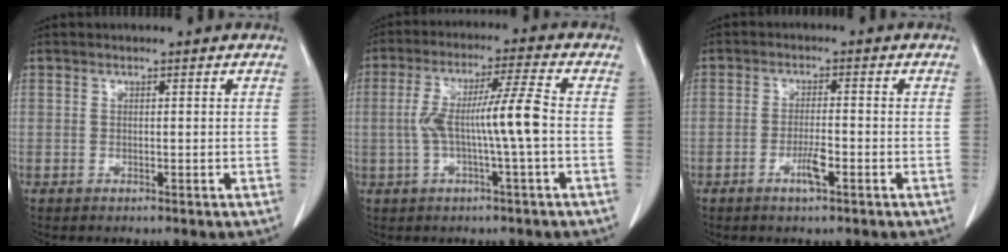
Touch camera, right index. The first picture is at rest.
{"total": 9.0, "force": [-1.0, -0.3, 8.9], "torque": [-0.174, 0.020, -0.019]}
{"total": 3.5, "force": [-1.7, 0.4, 3.0], "torque": [-0.057, -0.001, -0.031]}